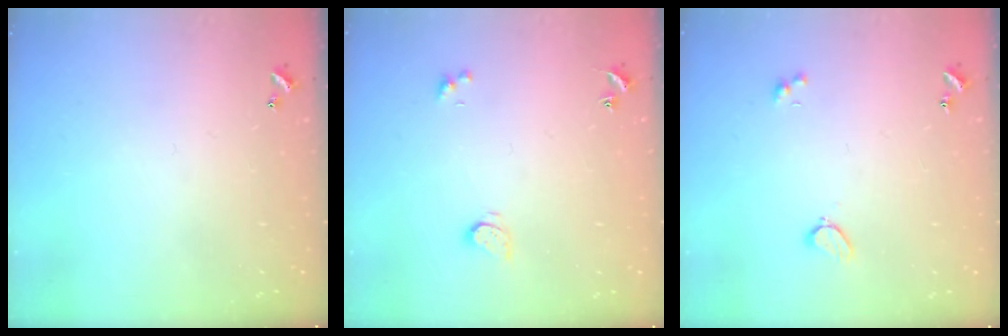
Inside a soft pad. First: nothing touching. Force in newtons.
{"total": 1.5, "press": 1.4, "slide": 0.4}
{"total": 3.1, "press": 3.0, "slide": 0.8}